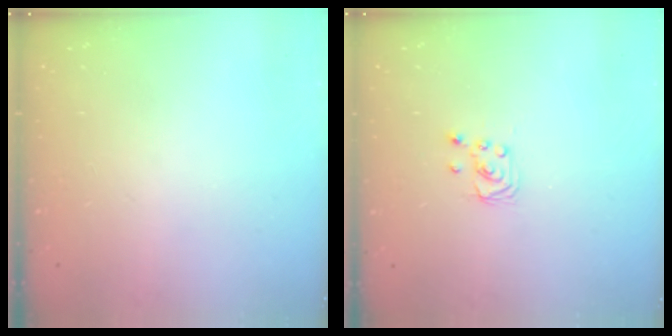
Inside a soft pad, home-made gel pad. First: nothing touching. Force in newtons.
{"total": 2.3, "press": 2.2, "slide": 0.3}